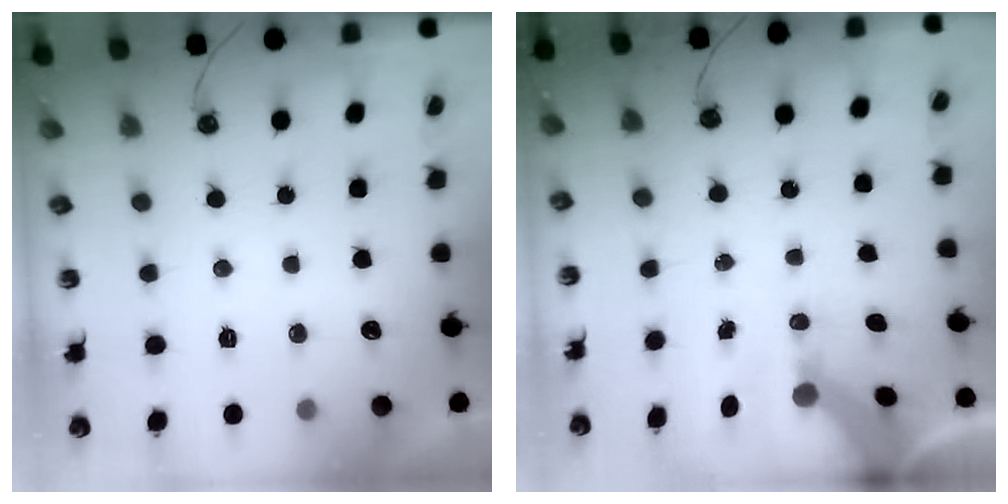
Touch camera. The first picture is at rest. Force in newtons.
{"total": 8.4, "press": 8.3, "slide": 1.0}